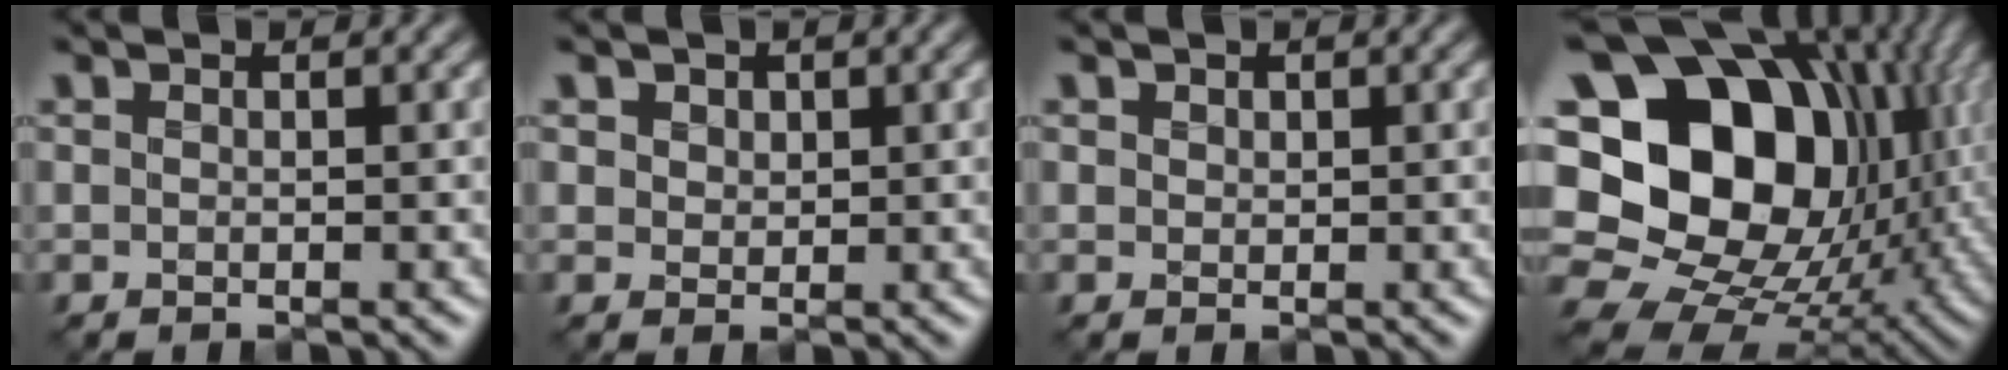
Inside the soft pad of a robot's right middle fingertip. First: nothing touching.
{"total": 2.4, "force": [1.2, 1.8, 1.0], "torque": [-0.037, -0.002, 0.024]}
{"total": 0.7, "force": [0.4, 0.6, 0.1], "torque": [-0.005, -0.007, 0.009]}
{"total": 21.0, "force": [2.5, 16.2, 13.1], "torque": [-0.257, 0.029, 0.050]}